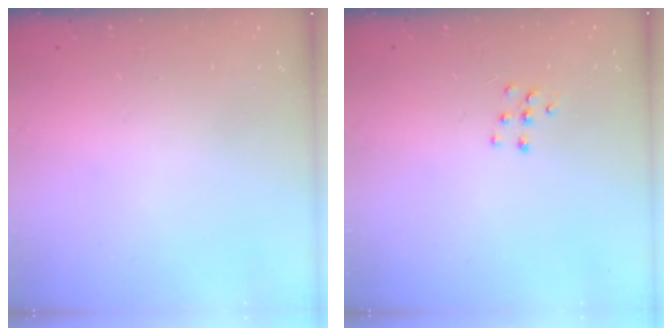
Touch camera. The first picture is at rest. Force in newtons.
{"total": 5.3, "press": 5.3, "slide": 0.5}